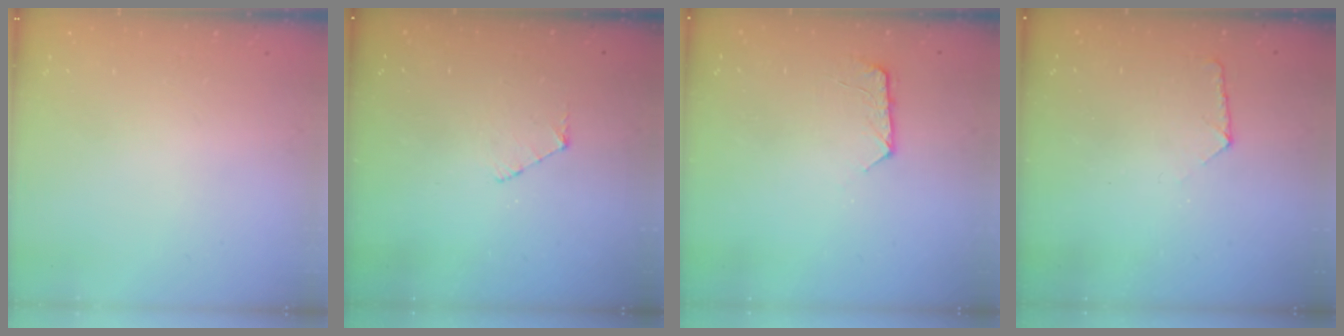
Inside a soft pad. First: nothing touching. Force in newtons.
{"total": 5.0, "press": 5.0, "slide": 0.5}
{"total": 8.1, "press": 8.1, "slide": 0.7}
{"total": 5.5, "press": 5.4, "slide": 0.5}